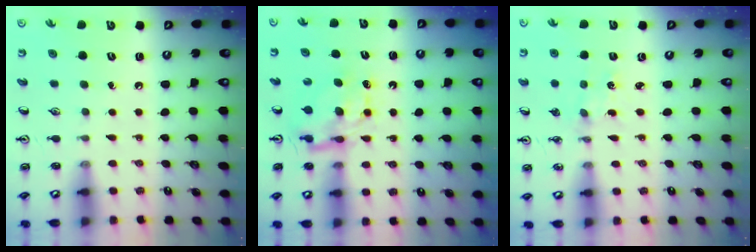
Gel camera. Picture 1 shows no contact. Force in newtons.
{"total": 7.2, "press": 7.2, "slide": 0.7}
{"total": 0.0}